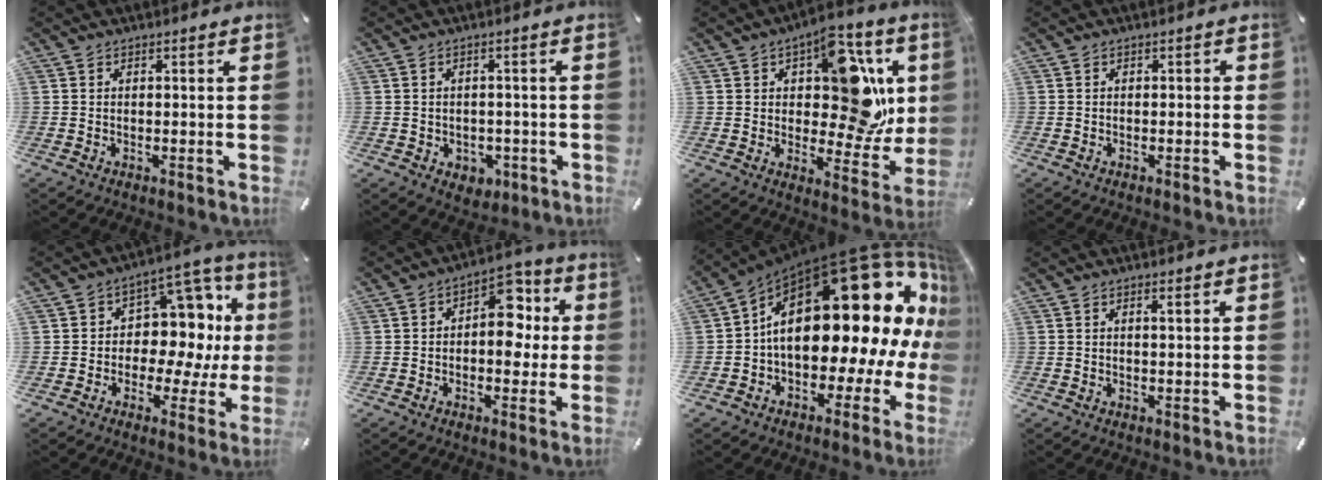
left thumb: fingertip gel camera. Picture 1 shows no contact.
{"total": 3.7, "force": [-1.0, 3.2, 1.5], "torque": [-0.009, 0.000, -0.020]}
{"total": 18.9, "force": [5.3, 10.6, 14.7], "torque": [-0.184, -0.026, 0.090]}
{"total": 0.7, "force": [-0.5, 0.4, 0.4], "torque": [-0.008, 0.002, -0.010]}
{"total": 12.6, "force": [2.4, 9.7, 7.6], "torque": [-0.083, -0.039, 0.048]}
{"total": 11.0, "force": [1.1, 7.3, 8.2], "torque": [-0.092, -0.005, 0.014]}
{"total": 32.4, "force": [7.3, 16.2, 27.1], "torque": [-0.413, -0.085, 0.145]}
{"total": 1.6, "force": [0.7, 0.3, 1.4], "torque": [-0.020, -0.002, 0.009]}